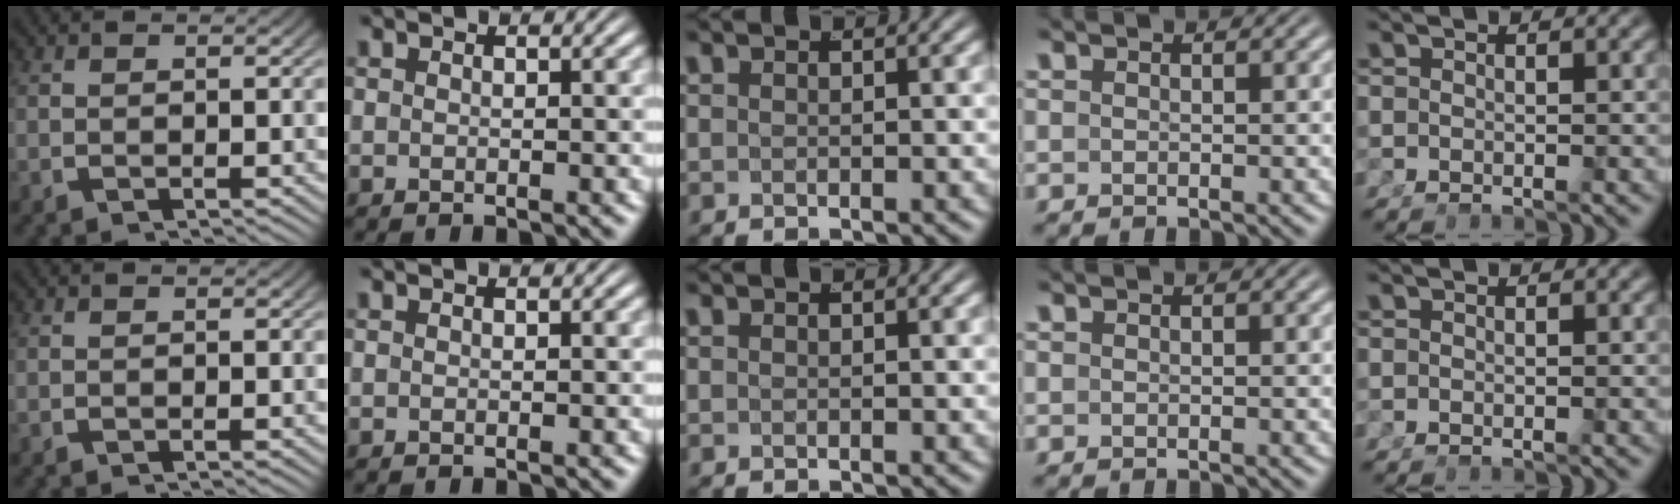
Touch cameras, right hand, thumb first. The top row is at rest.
{}